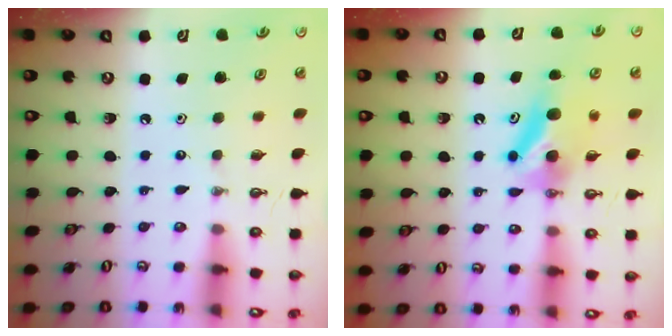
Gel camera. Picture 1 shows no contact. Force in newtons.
{"total": 8.0, "press": 5.9, "slide": 5.4}